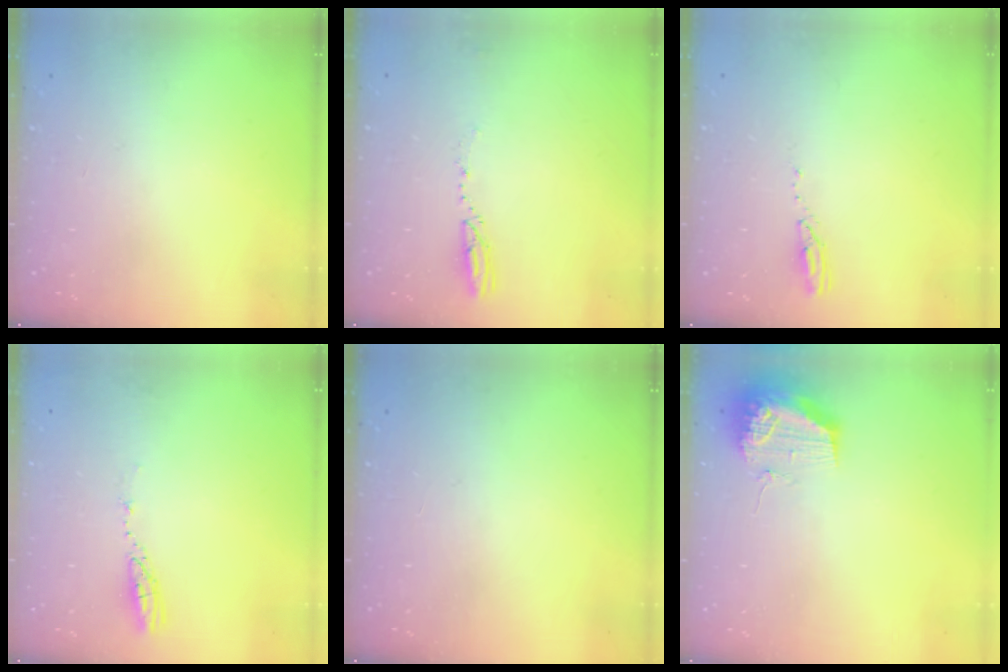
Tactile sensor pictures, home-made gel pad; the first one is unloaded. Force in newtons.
{"total": 3.2, "press": 3.2, "slide": 0.4}
{"total": 3.2, "press": 3.2, "slide": 0.3}
{"total": 3.7, "press": 3.6, "slide": 0.3}
{"total": 0.0}
{"total": 11.1, "press": 11.1, "slide": 0.8}